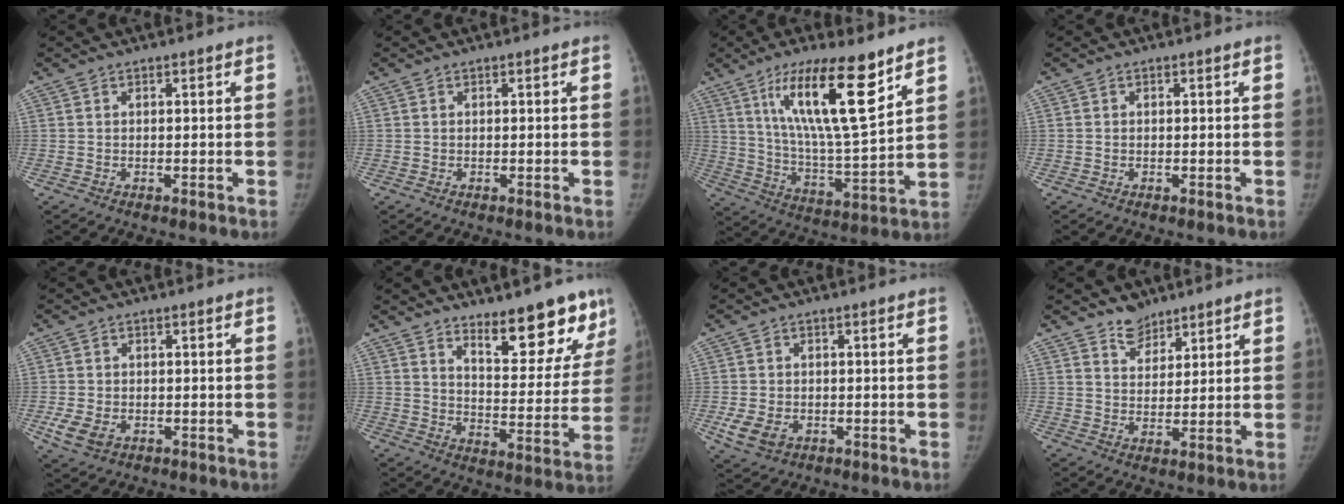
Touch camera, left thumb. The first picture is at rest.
{"total": 0.0}
{"total": 18.4, "force": [10.4, 3.7, 14.8], "torque": [-0.239, -0.059, 0.192]}
{"total": 0.0}
{"total": 4.5, "force": [-1.4, 3.3, 2.8], "torque": [-0.059, -0.005, -0.016]}
{"total": 14.0, "force": [10.3, 4.6, 8.3], "torque": [-0.054, -0.079, 0.154]}
{"total": 5.2, "force": [-1.6, 3.8, 3.1], "torque": [-0.059, -0.005, -0.019]}
{"total": 4.7, "force": [3.9, 2.6, 0.7], "torque": [0.015, -0.032, 0.068]}